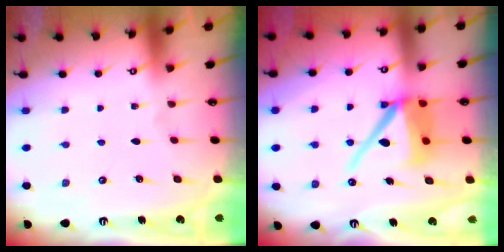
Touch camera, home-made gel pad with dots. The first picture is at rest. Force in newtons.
{"total": 11.8, "press": 11.7, "slide": 1.5}